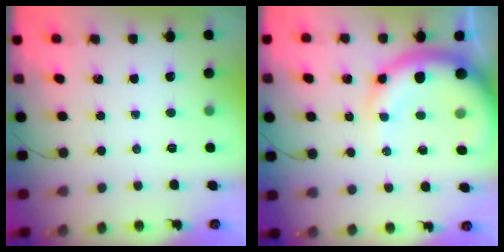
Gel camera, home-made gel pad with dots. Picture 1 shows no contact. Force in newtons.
{"total": 15.3, "press": 14.9, "slide": 3.5}